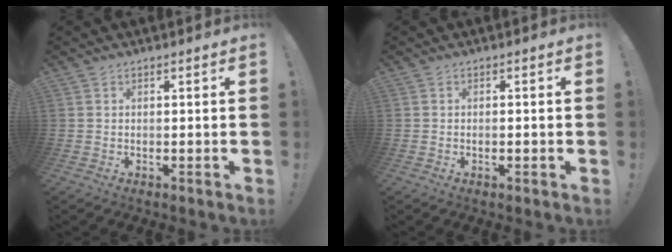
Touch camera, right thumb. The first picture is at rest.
{"total": 0.7, "force": [-0.5, 0.1, 0.5], "torque": [-0.017, 0.003, -0.006]}